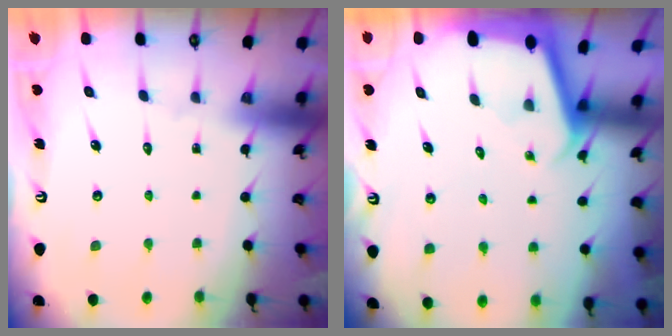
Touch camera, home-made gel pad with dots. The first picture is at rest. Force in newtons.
{"total": 1.9, "press": 1.9, "slide": 0.1}